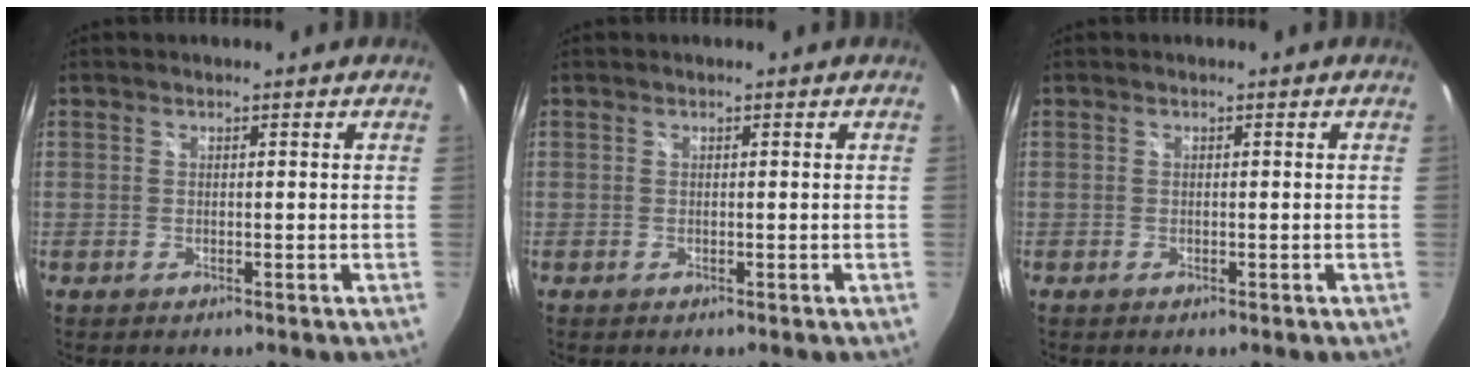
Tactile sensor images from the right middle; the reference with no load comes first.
{"total": 0.0}
{"total": 0.0}